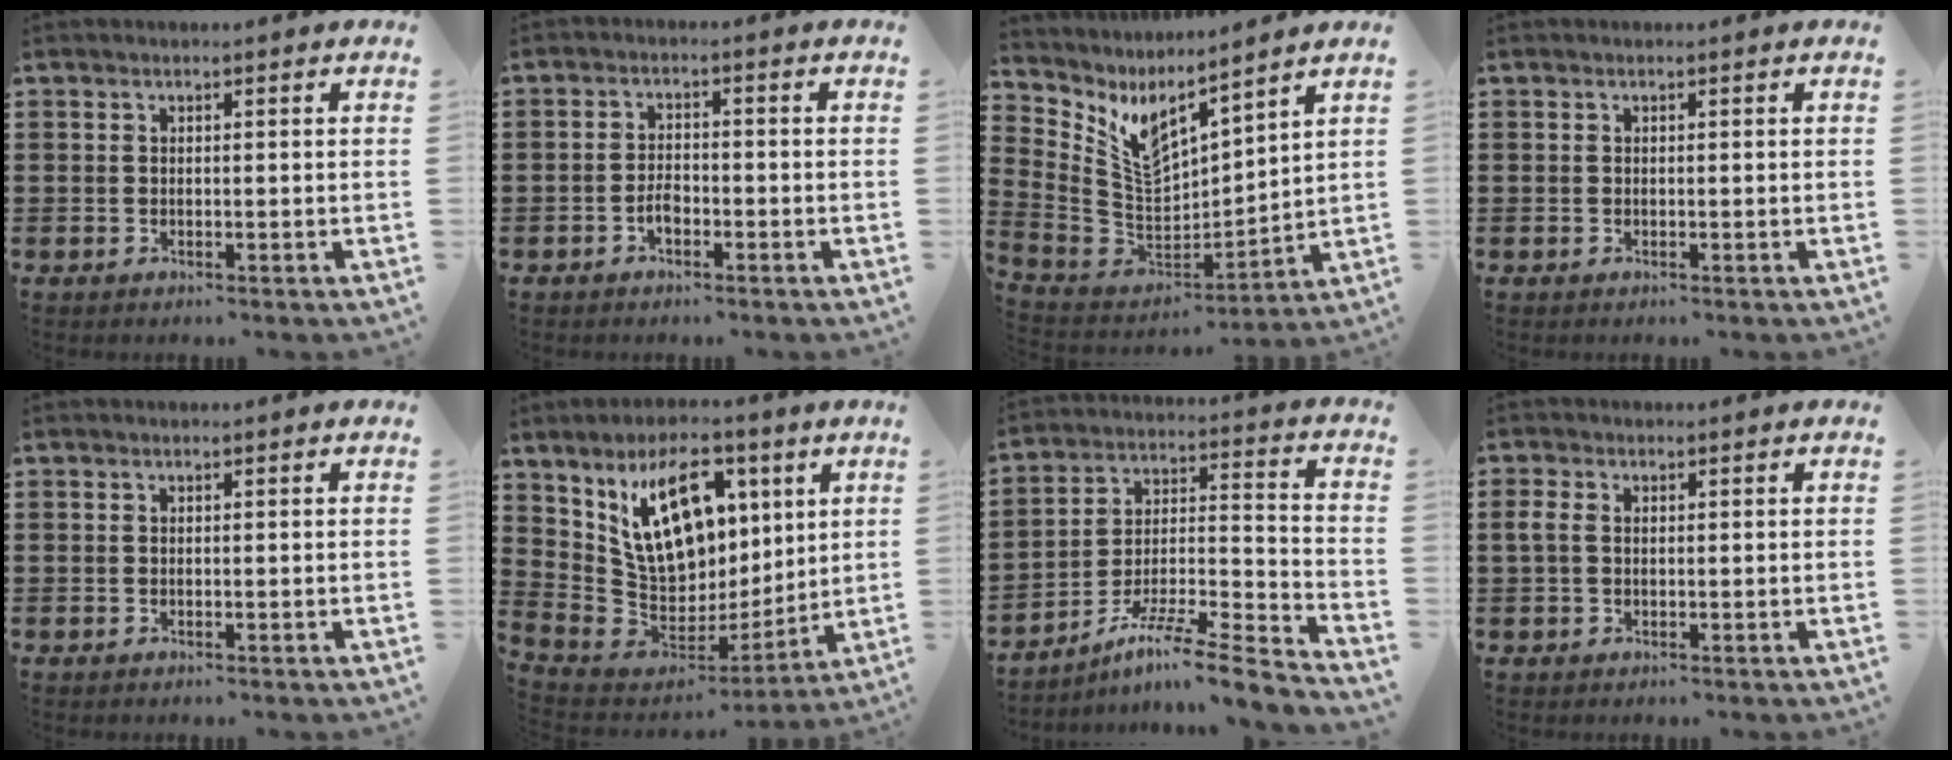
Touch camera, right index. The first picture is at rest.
{"total": 2.3, "force": [-1.2, 1.2, 1.6], "torque": [-0.032, 0.005, -0.023]}
{"total": 7.0, "force": [4.7, 3.2, 4.1], "torque": [-0.106, -0.038, 0.085]}
{"total": 0.0}
{"total": 0.0}
{"total": 16.8, "force": [6.8, 10.0, 11.6], "torque": [-0.241, -0.019, 0.126]}
{"total": 8.2, "force": [-6.4, -0.1, 5.1], "torque": [-0.084, -0.005, -0.127]}
{"total": 2.1, "force": [0.2, 1.4, 1.6], "torque": [-0.048, 0.002, -0.003]}